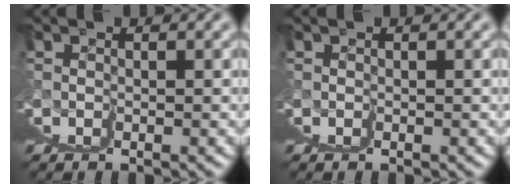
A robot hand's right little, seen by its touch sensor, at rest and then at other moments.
{"total": 0.0}